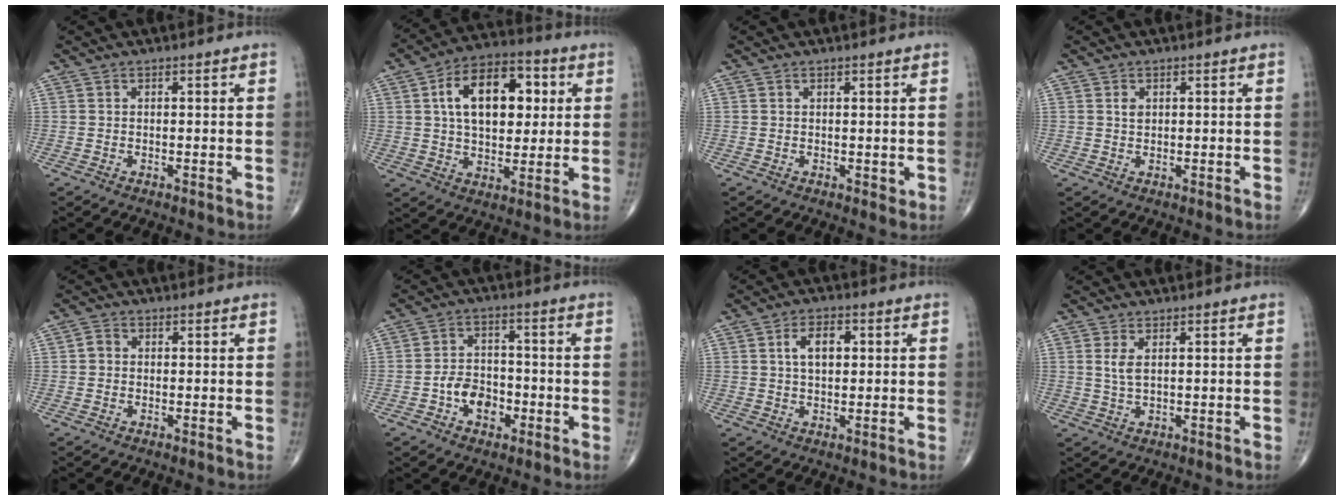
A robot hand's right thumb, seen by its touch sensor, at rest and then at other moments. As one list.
[{"total": 16.8, "force": [3.9, 10.0, 13.0], "torque": [-0.174, 0.010, 0.060]}, {"total": 0.8, "force": [0.3, 0.6, 0.5], "torque": [-0.005, -0.004, 0.006]}, {"total": 1.3, "force": [0.5, 0.9, 0.7], "torque": [-0.006, -0.002, 0.010]}, {"total": 1.8, "force": [0.0, 1.6, 0.9], "torque": [-0.010, 0.004, -0.002]}, {"total": 7.1, "force": [-2.5, 5.0, 4.3], "torque": [-0.046, 0.025, -0.046]}, {"total": 5.6, "force": [1.3, 3.3, 4.4], "torque": [-0.067, 0.005, 0.019]}, {"total": 2.7, "force": [0.9, 1.1, 2.3], "torque": [-0.048, -0.003, 0.023]}]